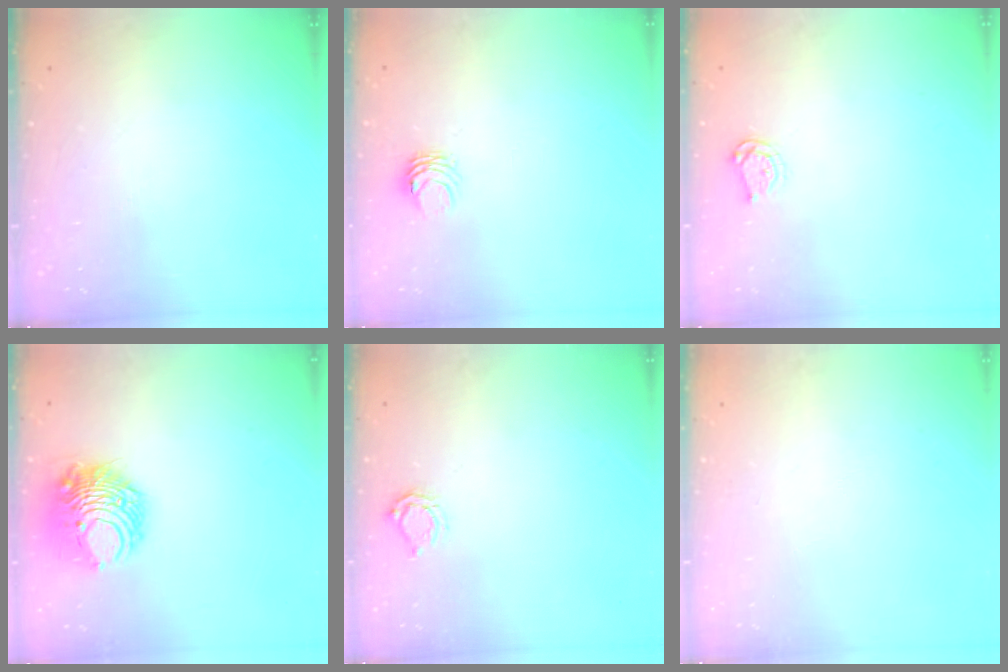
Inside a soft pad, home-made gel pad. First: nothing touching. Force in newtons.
{"total": 3.7, "press": 3.7, "slide": 0.4}
{"total": 5.2, "press": 5.2, "slide": 0.6}
{"total": 10.4, "press": 10.3, "slide": 1.3}
{"total": 4.6, "press": 4.5, "slide": 0.4}
{"total": 0.0}